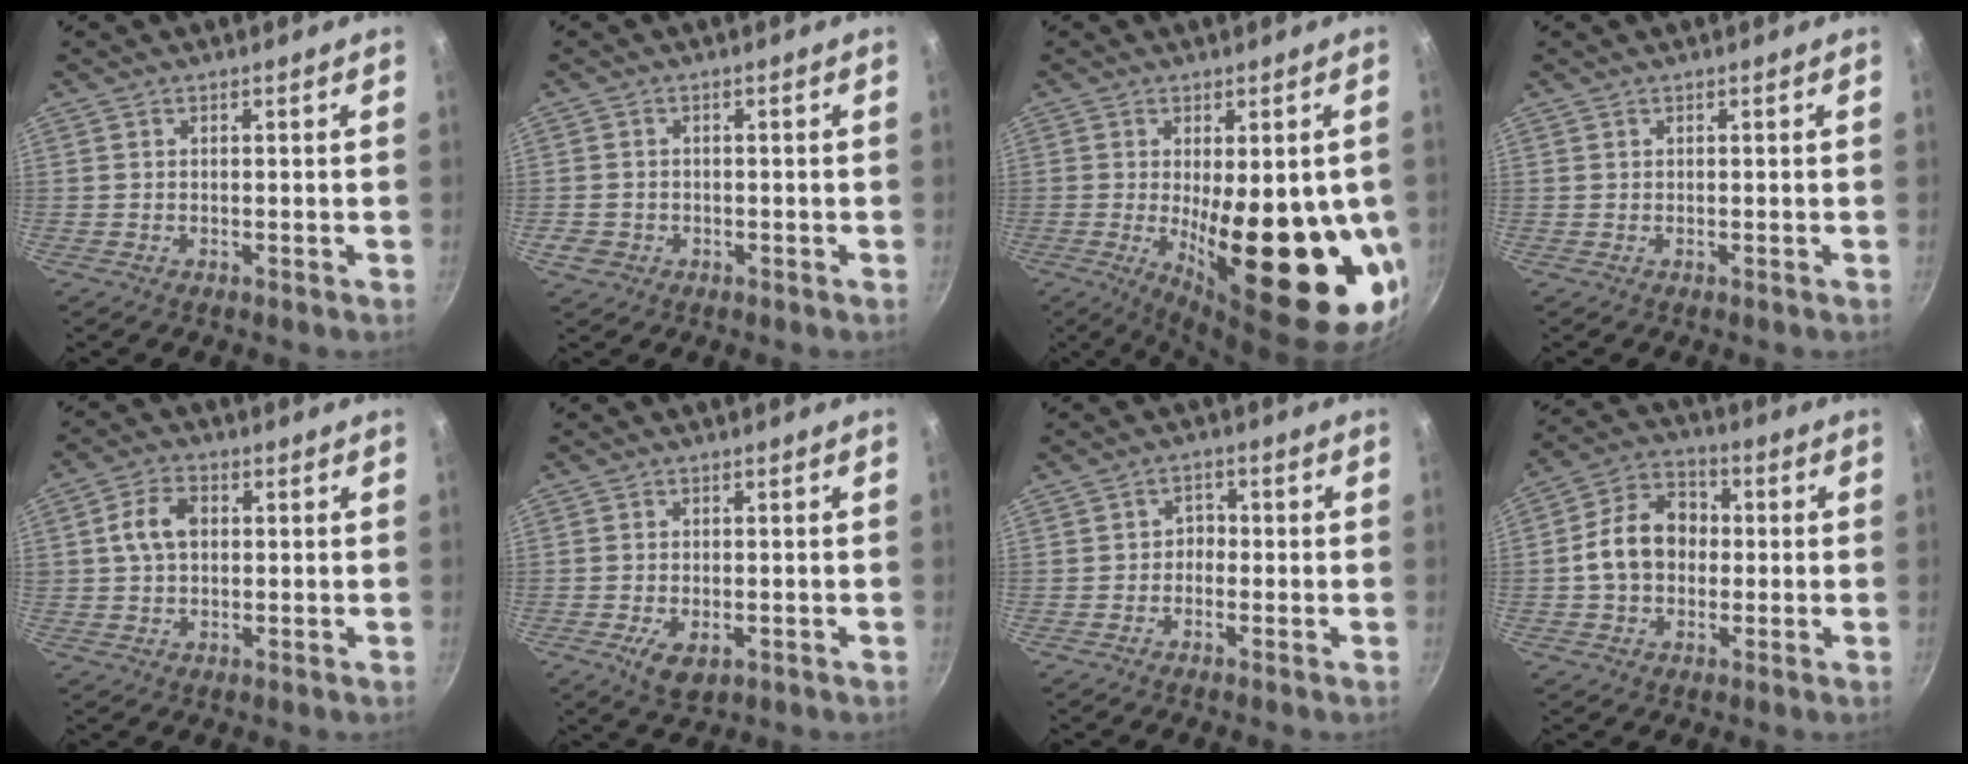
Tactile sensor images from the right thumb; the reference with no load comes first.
{"total": 3.3, "force": [-1.2, 2.8, 1.3], "torque": [-0.021, 0.011, -0.016]}
{"total": 24.1, "force": [-3.2, 8.4, 22.4], "torque": [-0.280, -0.036, -0.027]}
{"total": 0.0}
{"total": 6.3, "force": [0.9, 4.5, 4.4], "torque": [-0.070, 0.013, 0.010]}
{"total": 5.3, "force": [-1.9, 3.0, 3.9], "torque": [-0.065, -0.002, -0.026]}
{"total": 2.4, "force": [-0.8, 2.0, 1.1], "torque": [-0.001, 0.013, -0.020]}
{"total": 11.6, "force": [-0.3, 8.9, 7.4], "torque": [-0.095, 0.031, -0.020]}